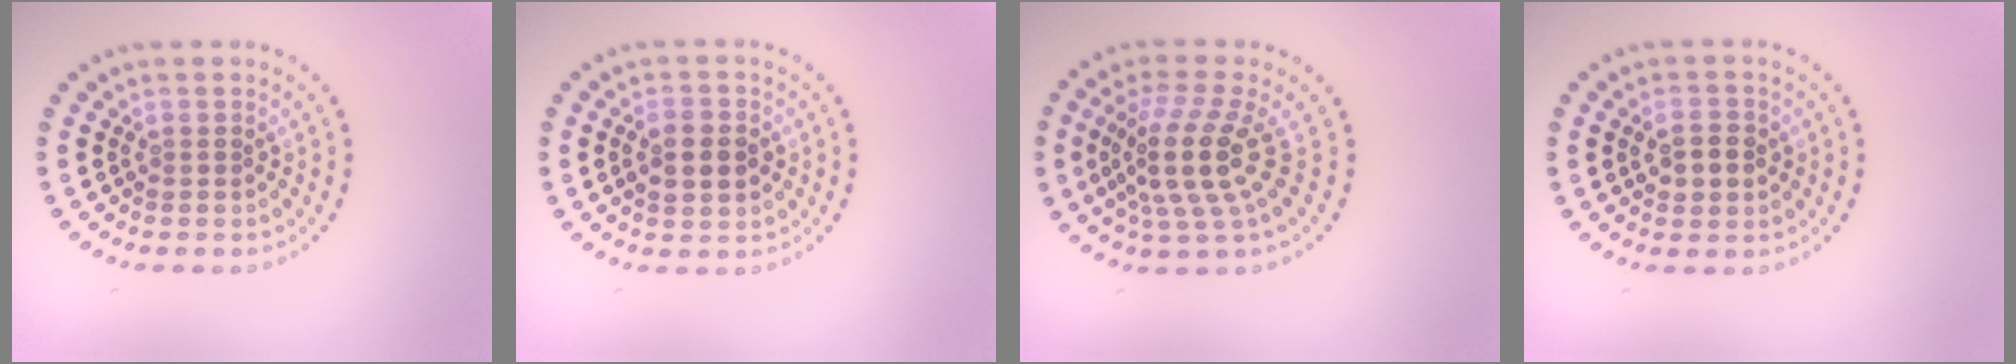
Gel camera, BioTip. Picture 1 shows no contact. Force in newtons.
{"total": 3.1, "press": 3.1, "slide": 0.1}
{"total": 4.9, "press": 3.7, "slide": 3.3}
{"total": 2.5, "press": 2.5, "slide": 0.3}